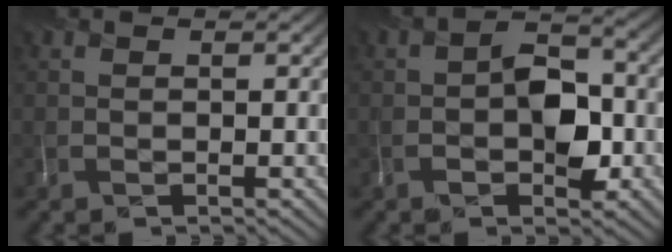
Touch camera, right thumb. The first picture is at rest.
{"total": 4.7, "force": [-1.4, 2.6, 3.7], "torque": [-0.051, 0.016, -0.024]}